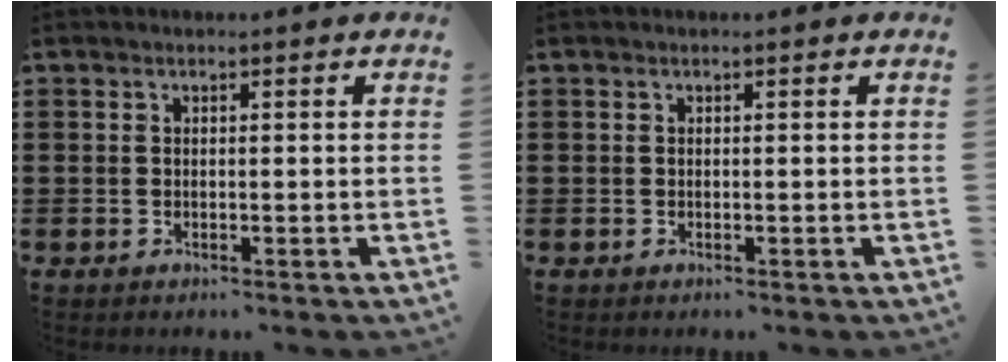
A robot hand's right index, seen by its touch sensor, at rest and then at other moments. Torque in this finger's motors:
{"motor_torque": [1.34, 0.80, 0.00, 0.00]}